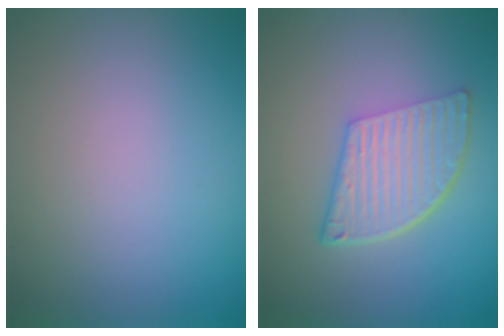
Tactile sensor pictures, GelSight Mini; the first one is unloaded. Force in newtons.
{"total": 6.1, "press": 4.1, "slide": 4.5}